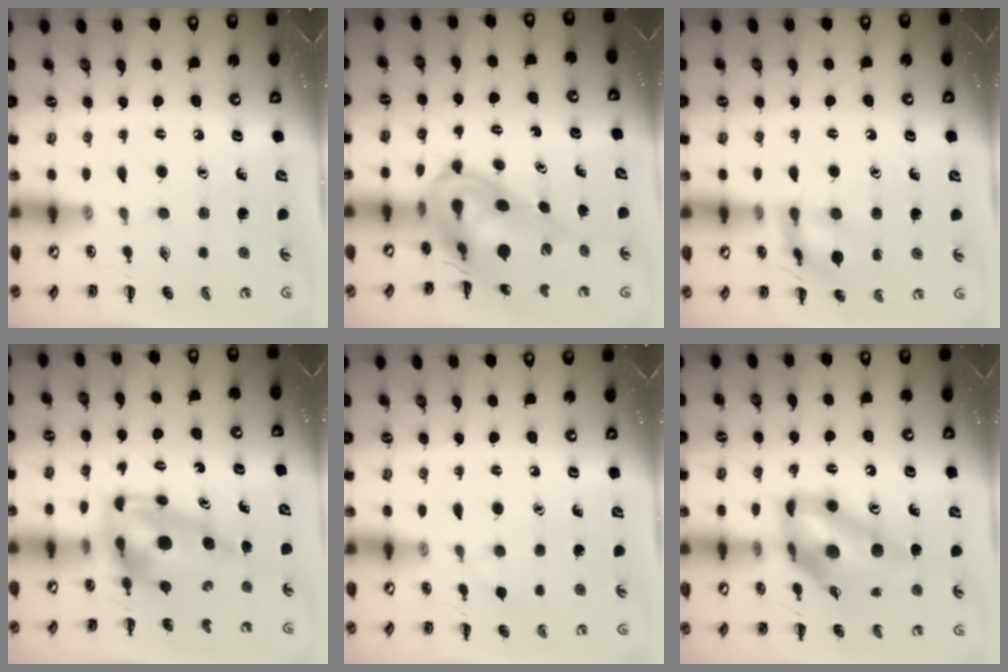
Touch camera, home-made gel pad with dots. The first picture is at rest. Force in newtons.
{"total": 12.2, "press": 11.7, "slide": 3.5}
{"total": 12.6, "press": 12.6, "slide": 0.4}
{"total": 6.5, "press": 6.2, "slide": 2.0}
{"total": 4.2, "press": 3.9, "slide": 1.6}
{"total": 13.2, "press": 12.5, "slide": 4.4}